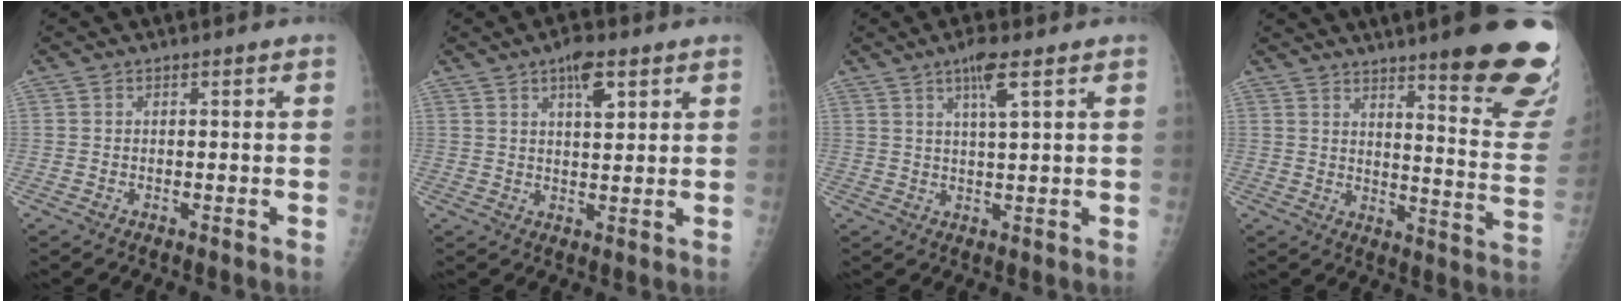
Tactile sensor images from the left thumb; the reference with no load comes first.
{"total": 5.6, "force": [3.0, 2.0, 4.3], "torque": [-0.056, -0.011, 0.045]}
{"total": 5.1, "force": [2.6, 0.4, 4.3], "torque": [-0.079, -0.010, 0.048]}
{"total": 21.3, "force": [14.5, 2.8, 15.4], "torque": [-0.171, -0.096, 0.188]}